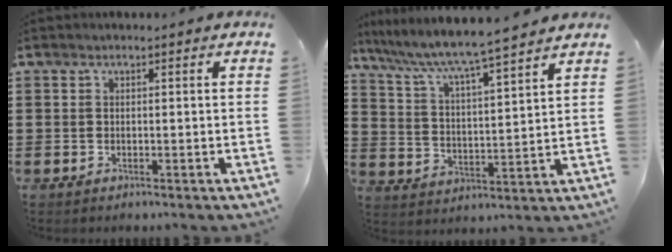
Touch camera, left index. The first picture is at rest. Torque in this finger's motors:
{"motor_torque": [2.14, 0.00, 0.47, 0.21]}